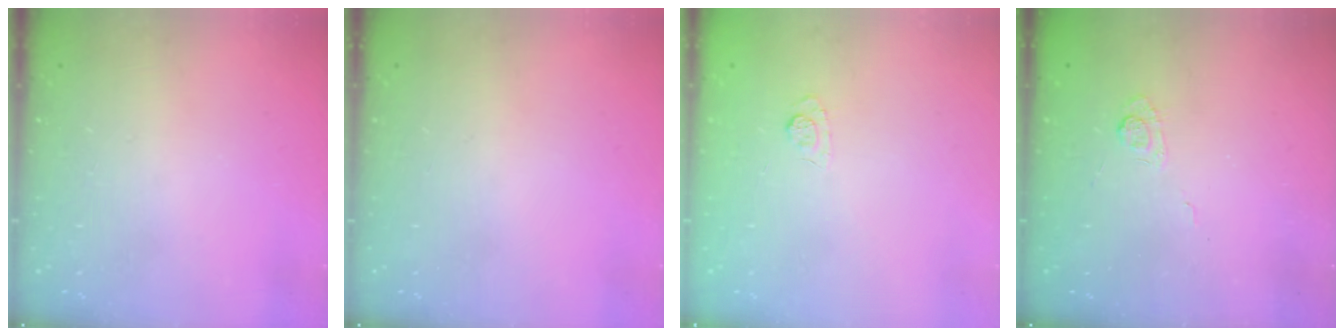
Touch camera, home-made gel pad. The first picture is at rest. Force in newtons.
{"total": 0.0}
{"total": 2.1, "press": 1.6, "slide": 1.3}
{"total": 3.0, "press": 2.5, "slide": 1.7}